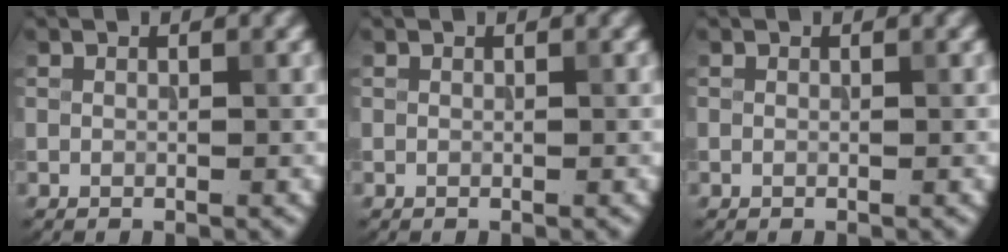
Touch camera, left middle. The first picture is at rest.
{"total": 0.0}
{"total": 0.0}